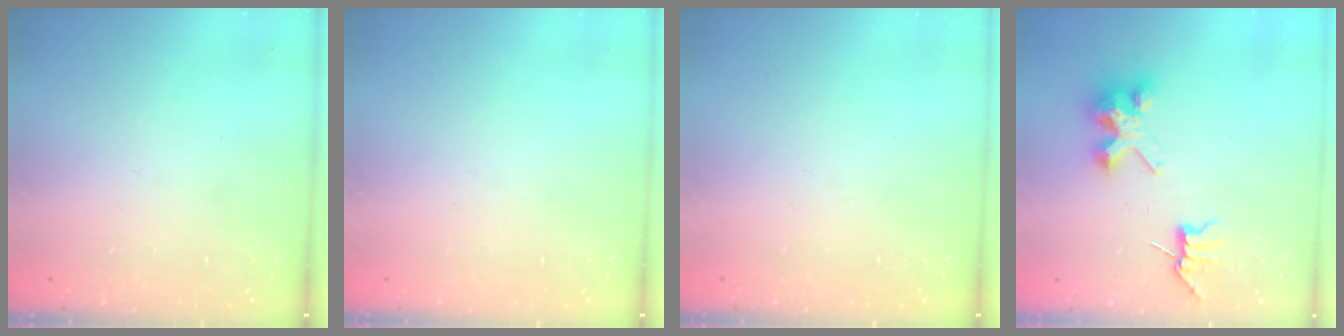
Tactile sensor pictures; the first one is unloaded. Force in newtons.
{"total": 0.0}
{"total": 0.0}
{"total": 7.8, "press": 7.8, "slide": 0.5}